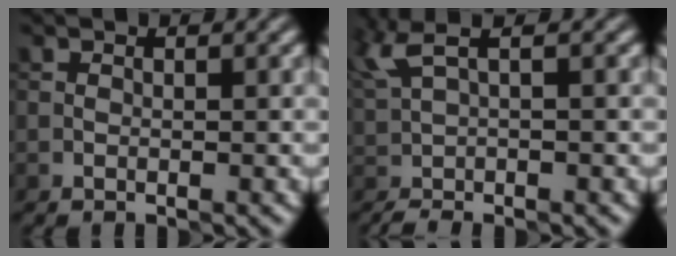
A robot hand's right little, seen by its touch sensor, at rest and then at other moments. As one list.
[{"total": 3.6, "force": [0.6, 1.0, 3.4], "torque": [-0.062, 0.003, 0.012]}]